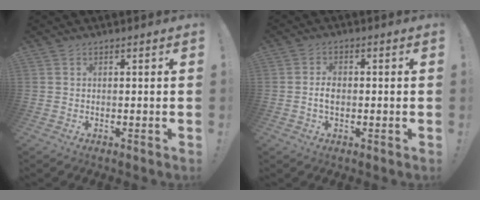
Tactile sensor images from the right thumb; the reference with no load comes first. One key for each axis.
{"total": 3.5, "fx": -0.3, "fy": 2.2, "fz": 2.7, "tx": -0.035, "ty": 0.004, "tz": -0.008}